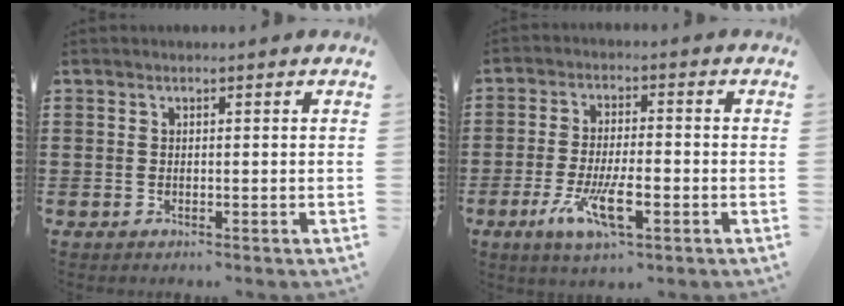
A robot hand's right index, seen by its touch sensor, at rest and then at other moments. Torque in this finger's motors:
{"motor_torque": [1.72, 0.42, 0.75, 0.21]}